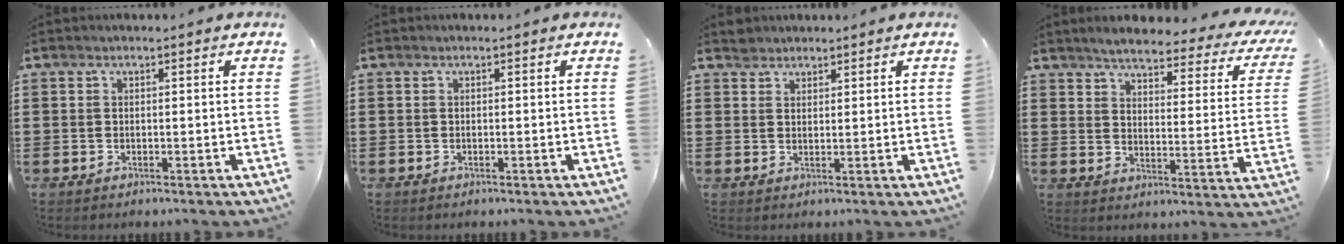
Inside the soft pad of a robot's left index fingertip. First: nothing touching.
{"total": 0.0}
{"total": 1.7, "force": [1.5, 0.7, -0.2], "torque": [-0.002, 0.002, 0.031]}
{"total": 4.0, "force": [3.7, 0.3, 1.4], "torque": [-0.041, -0.030, 0.054]}